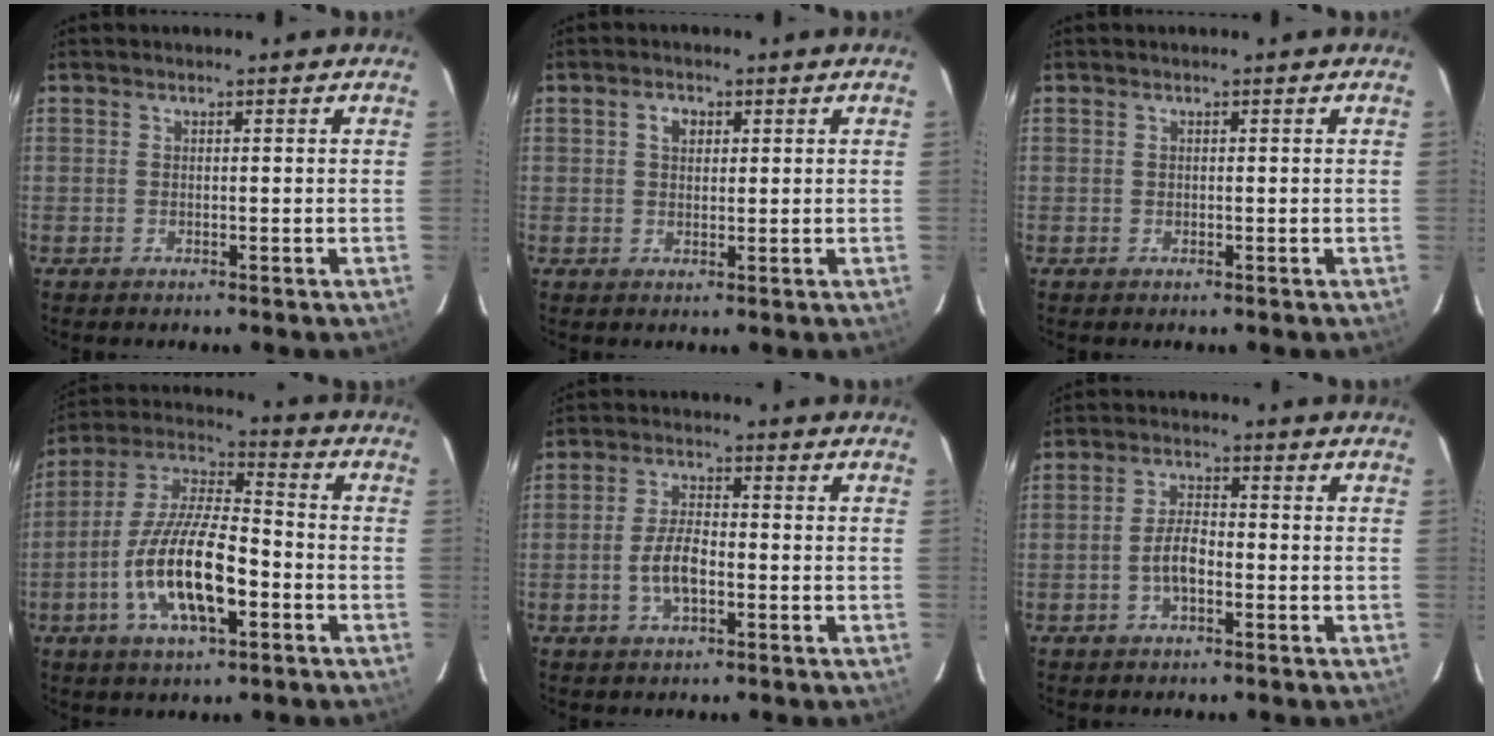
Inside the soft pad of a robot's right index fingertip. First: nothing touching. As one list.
[{"total": 2.5, "force": [0.9, 1.8, 1.5], "torque": [-0.023, 0.008, 0.016]}, {"total": 0.0}, {"total": 16.4, "force": [-5.5, 5.5, 14.4], "torque": [-0.290, -0.006, -0.103]}, {"total": 6.0, "force": [-1.8, 2.5, 5.1], "torque": [-0.103, 0.002, -0.033]}, {"total": 4.6, "force": [-1.7, 2.0, 3.8], "torque": [-0.078, 0.006, -0.030]}]